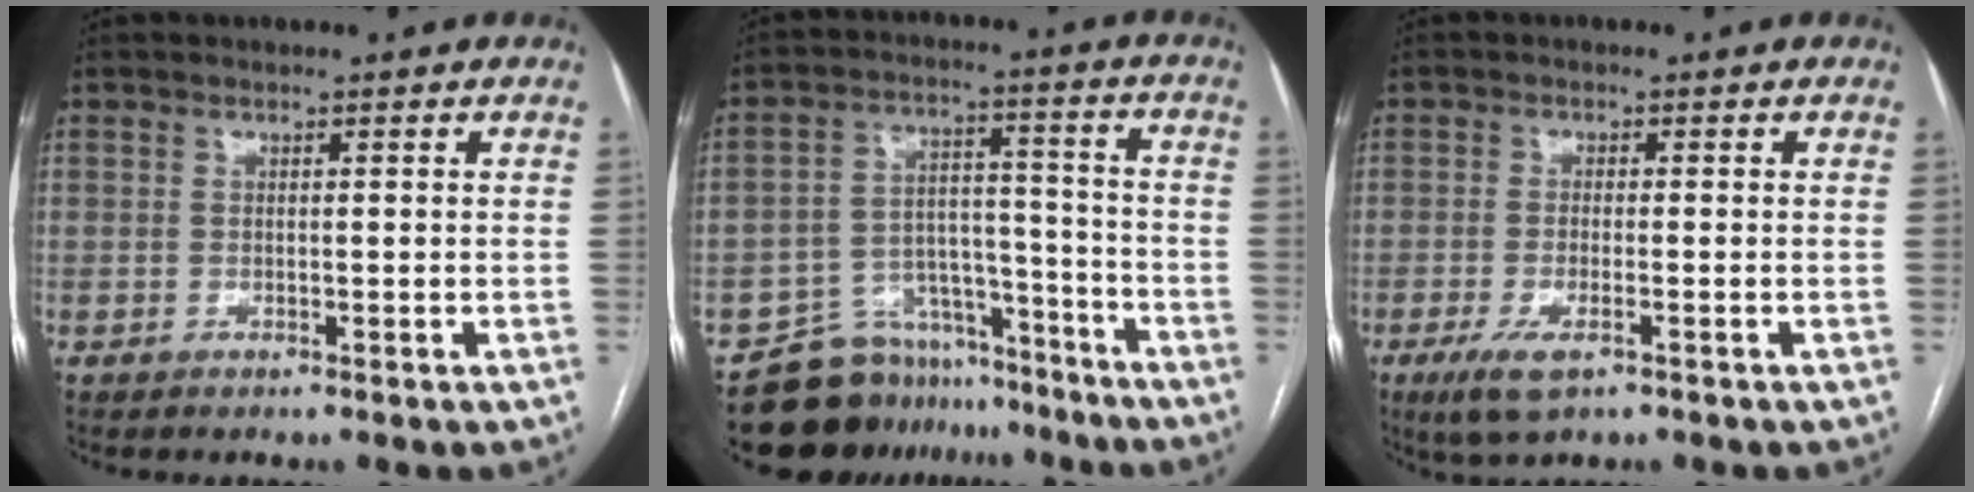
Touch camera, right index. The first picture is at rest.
{"total": 11.5, "force": [-9.9, 5.8, 0.6], "torque": [0.006, 0.061, -0.156]}
{"total": 5.0, "force": [-2.7, 1.3, 4.0], "torque": [-0.083, -0.011, -0.044]}